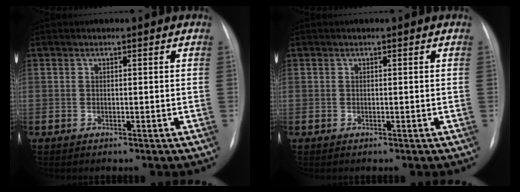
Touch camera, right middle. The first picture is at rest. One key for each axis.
{"total": 0.0}